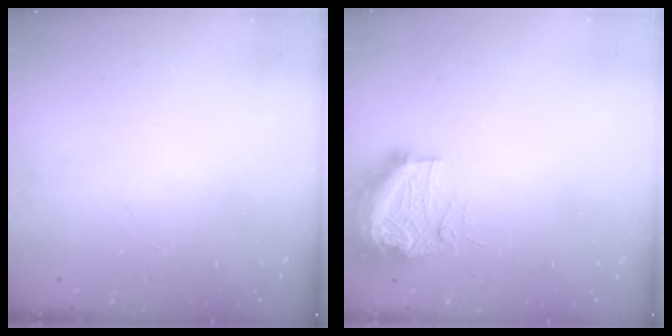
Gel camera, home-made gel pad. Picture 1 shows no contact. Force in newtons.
{"total": 10.8, "press": 10.7, "slide": 1.2}